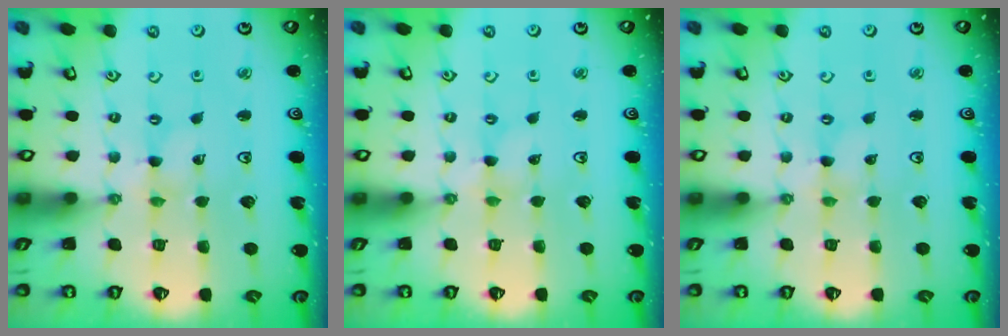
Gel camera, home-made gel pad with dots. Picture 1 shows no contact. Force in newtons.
{"total": 0.0}
{"total": 0.6, "press": 0.6, "slide": 0.1}